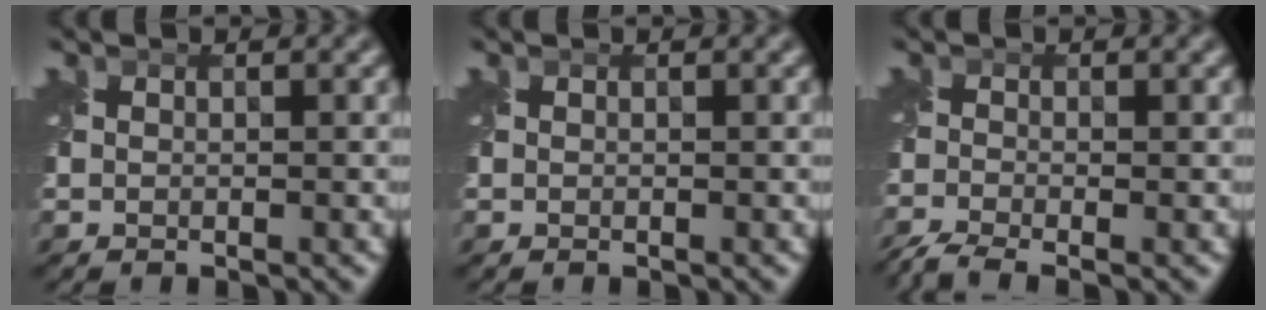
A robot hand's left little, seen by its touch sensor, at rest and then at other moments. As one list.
[{"total": 0.0}, {"total": 3.7, "force": [-3.1, 0.8, 2.0], "torque": [-0.045, -0.018, -0.073]}]